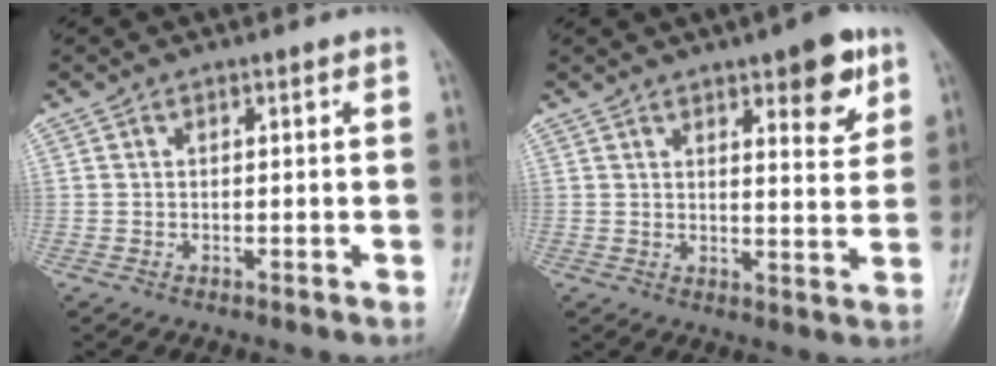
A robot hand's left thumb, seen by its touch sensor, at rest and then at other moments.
{"total": 8.9, "force": [4.9, 2.9, 6.8], "torque": [-0.070, -0.026, 0.064]}